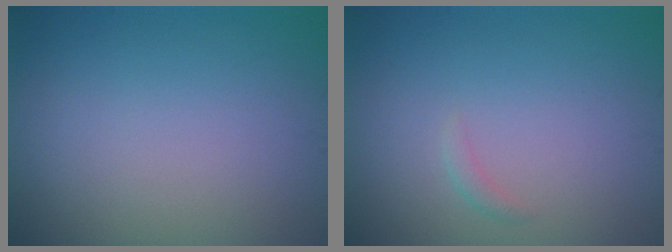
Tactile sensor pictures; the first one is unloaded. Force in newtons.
{"total": 0.6, "press": 0.6, "slide": 0.0}